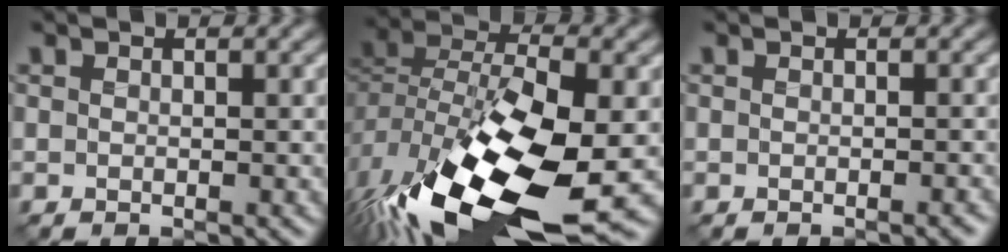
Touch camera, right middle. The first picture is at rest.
{"total": 17.6, "force": [-7.2, 8.3, 13.7], "torque": [-0.291, -0.054, -0.114]}
{"total": 0.6, "force": [-0.5, 0.1, 0.4], "torque": [-0.007, -0.004, -0.008]}